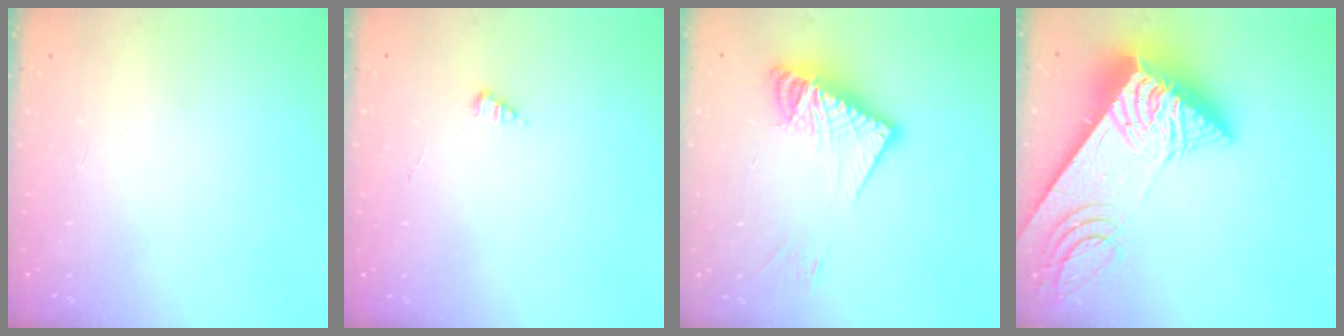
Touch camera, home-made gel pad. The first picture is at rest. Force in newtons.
{"total": 0.0}
{"total": 14.2, "press": 14.1, "slide": 1.5}
{"total": 16.6, "press": 16.6, "slide": 1.7}